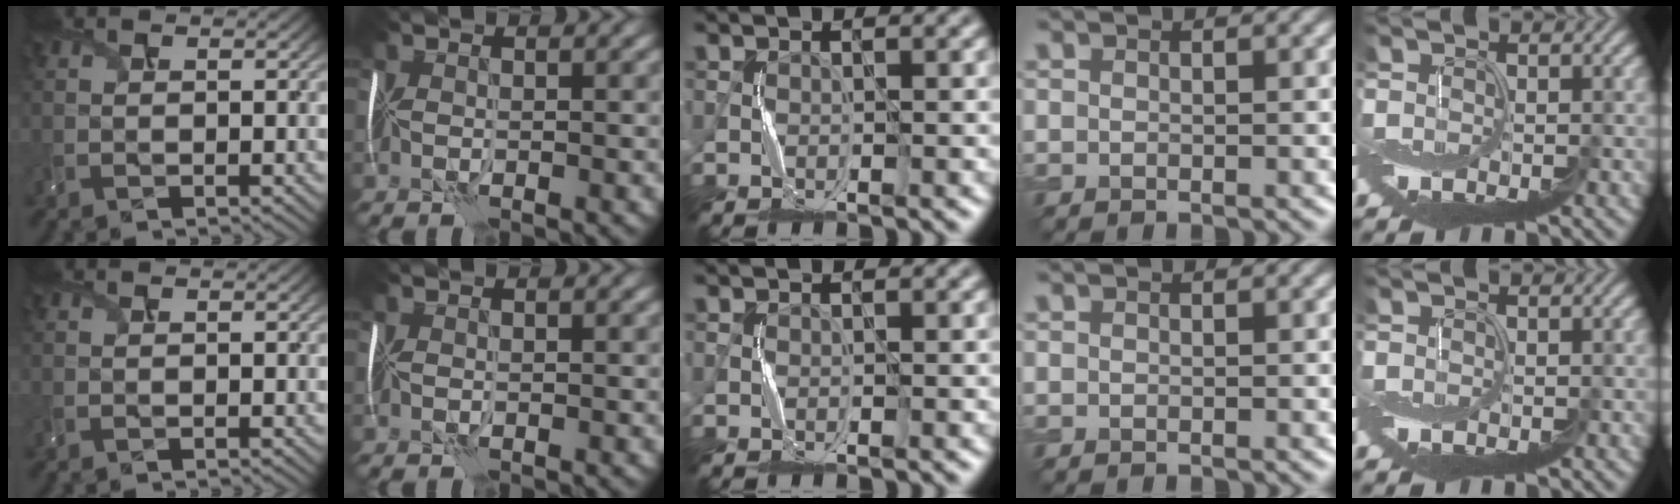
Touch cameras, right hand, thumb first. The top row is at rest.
{}